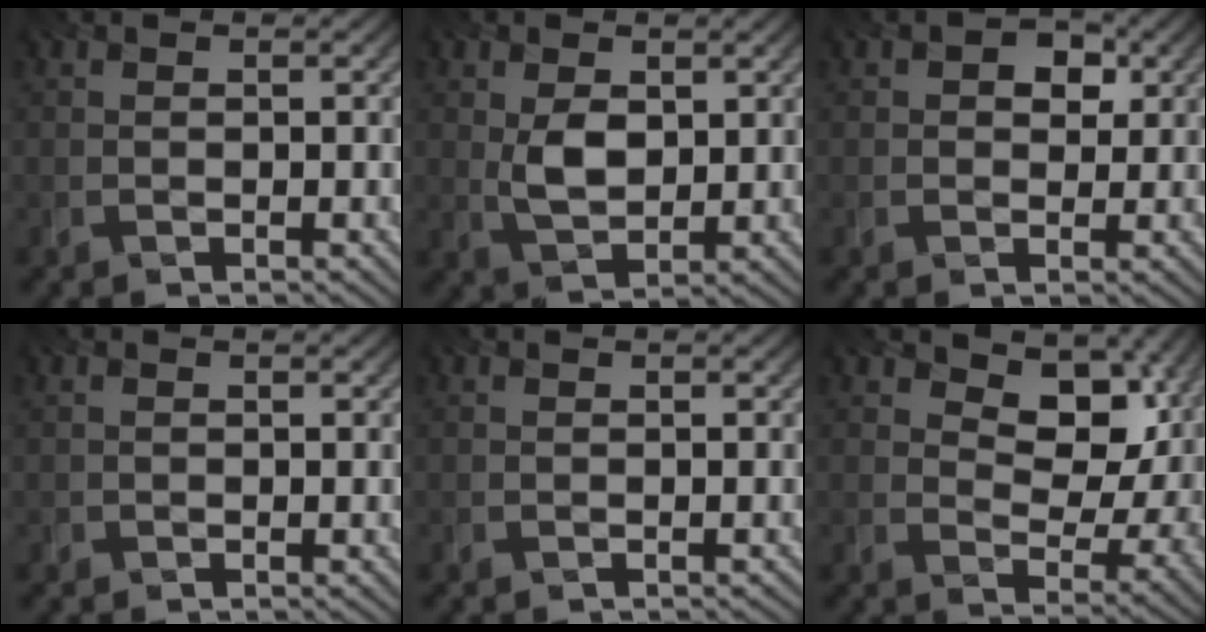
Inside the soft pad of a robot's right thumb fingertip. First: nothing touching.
{"total": 4.2, "force": [0.9, 2.6, 3.2], "torque": [-0.070, -0.004, 0.022]}
{"total": 3.0, "force": [1.1, 2.2, 1.6], "torque": [-0.024, 0.002, 0.013]}
{"total": 0.0}
{"total": 0.0}
{"total": 10.1, "force": [4.1, 6.2, 6.7], "torque": [-0.105, -0.009, 0.067]}